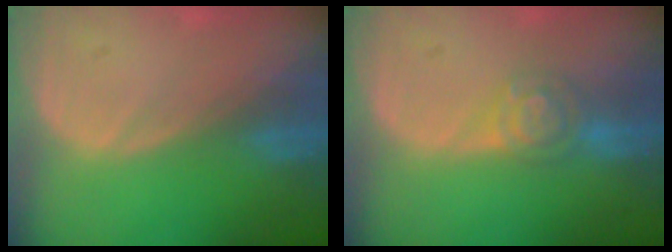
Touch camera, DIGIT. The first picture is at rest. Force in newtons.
{"total": 4.9, "press": 4.3, "slide": 2.5}